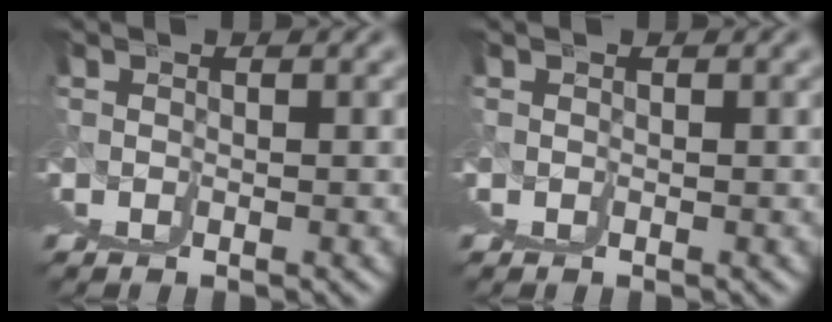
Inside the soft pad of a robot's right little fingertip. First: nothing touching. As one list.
[{"total": 0.0}]